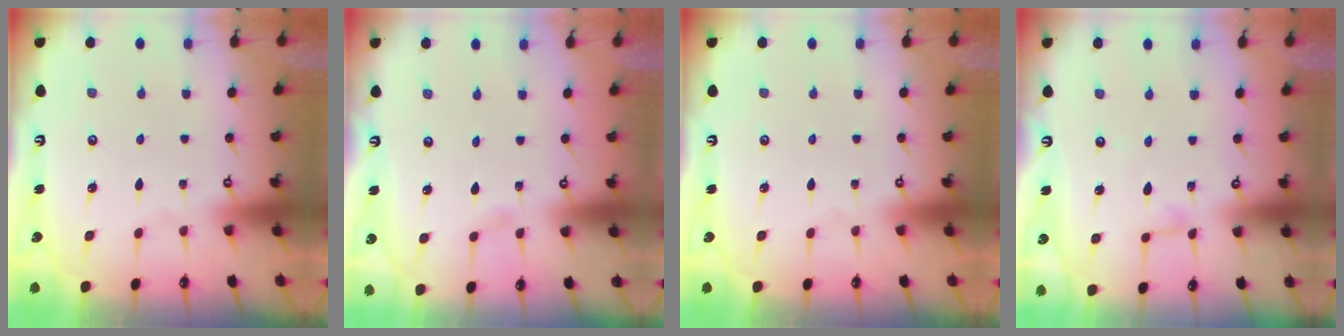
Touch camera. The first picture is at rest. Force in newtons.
{"total": 1.7, "press": 1.7, "slide": 0.1}
{"total": 0.0}
{"total": 3.1, "press": 3.1, "slide": 0.3}